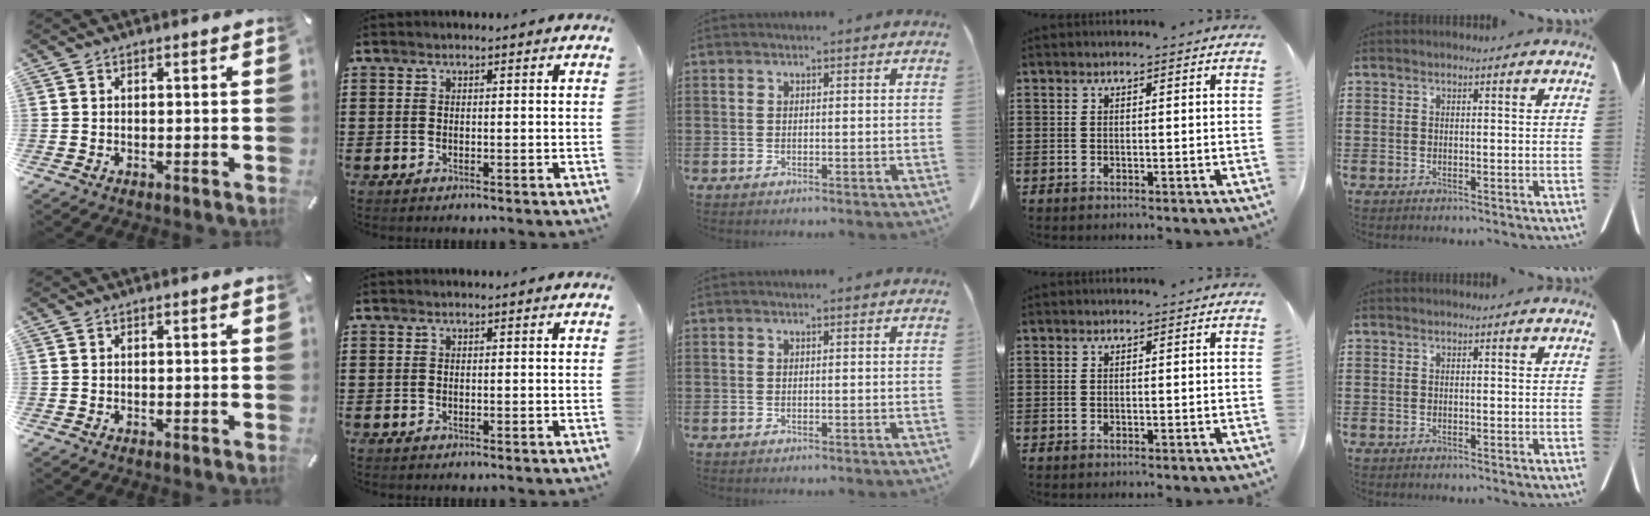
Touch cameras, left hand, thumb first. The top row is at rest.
{}